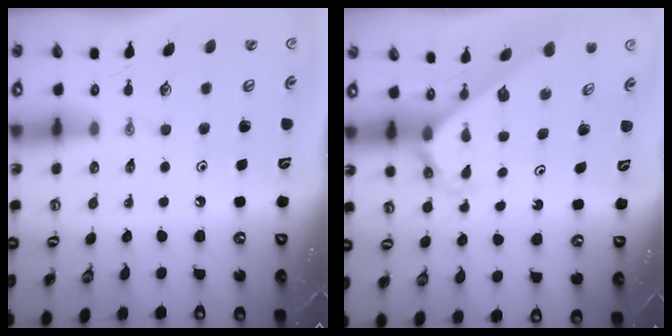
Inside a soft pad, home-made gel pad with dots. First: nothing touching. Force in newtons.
{"total": 2.7, "press": 2.7, "slide": 0.2}